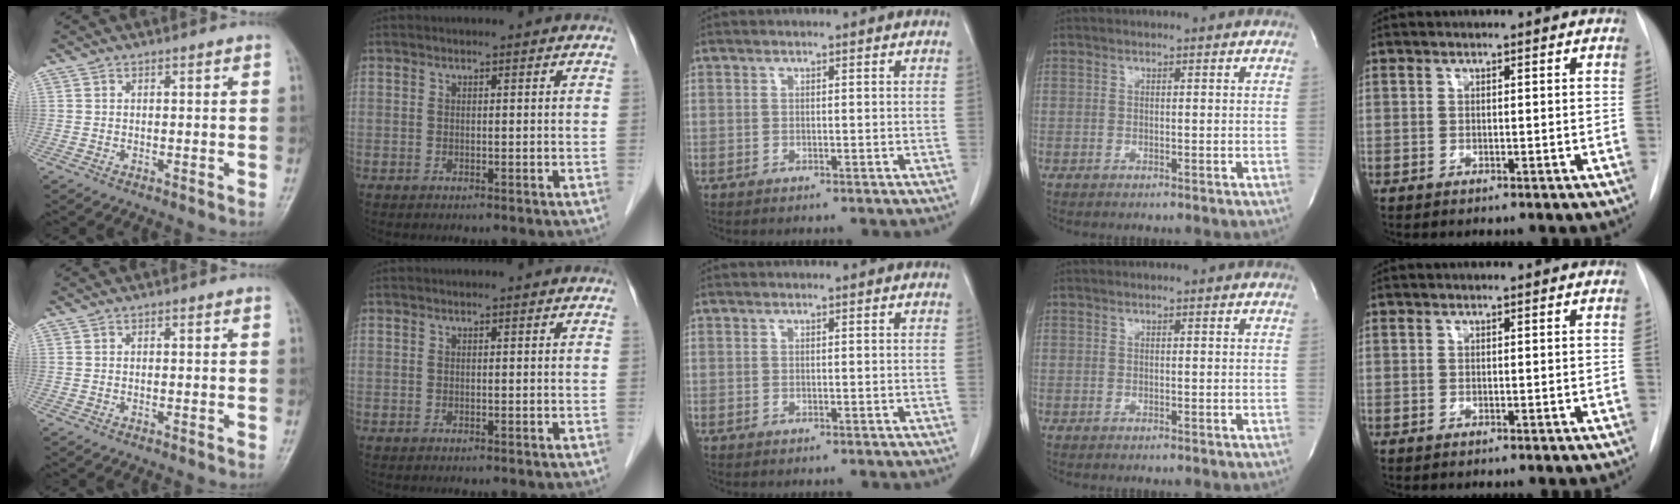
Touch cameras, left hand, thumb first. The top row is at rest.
{}